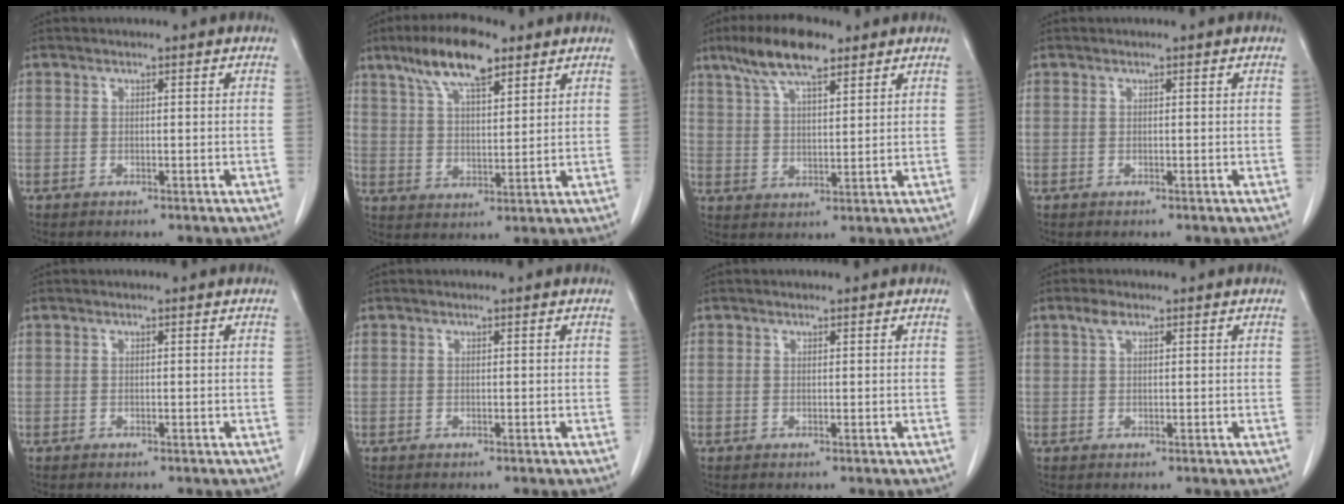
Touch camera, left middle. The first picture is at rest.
{"total": 10.6, "force": [7.1, 3.0, 7.3], "torque": [-0.138, 0.014, 0.127]}
{"total": 9.8, "force": [6.8, 2.6, 6.5], "torque": [-0.126, 0.015, 0.124]}
{"total": 0.0}
{"total": 0.0}
{"total": 0.0}
{"total": 0.0}
{"total": 1.6, "force": [1.0, 0.7, 1.1], "torque": [-0.027, 0.010, 0.020]}